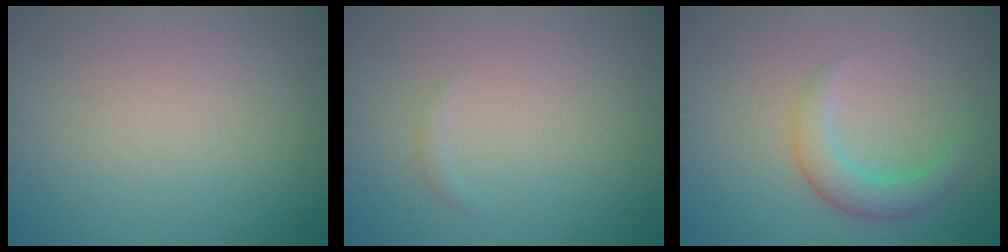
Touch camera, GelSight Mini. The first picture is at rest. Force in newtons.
{"total": 0.6, "press": 0.6, "slide": 0.1}
{"total": 3.3, "press": 3.3, "slide": 0.1}